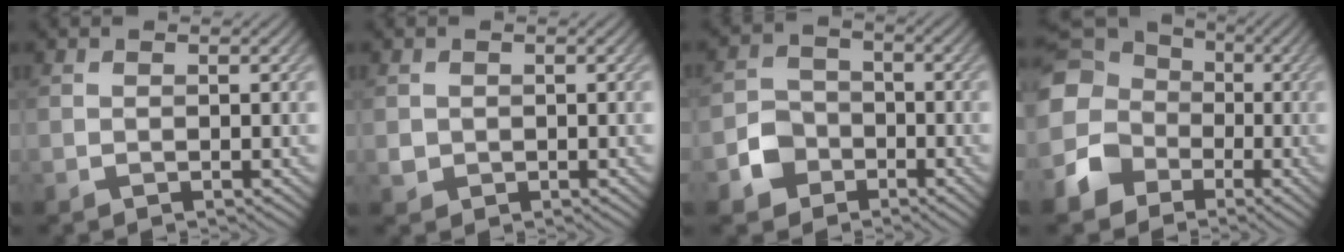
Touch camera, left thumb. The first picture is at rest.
{"total": 1.2, "force": [0.0, 1.2, 0.2], "torque": [-0.006, -0.003, 0.000]}
{"total": 4.8, "force": [-2.3, 3.8, 1.7], "torque": [-0.038, 0.005, -0.053]}
{"total": 11.9, "force": [-2.3, 10.6, 4.9], "torque": [-0.152, -0.028, -0.066]}